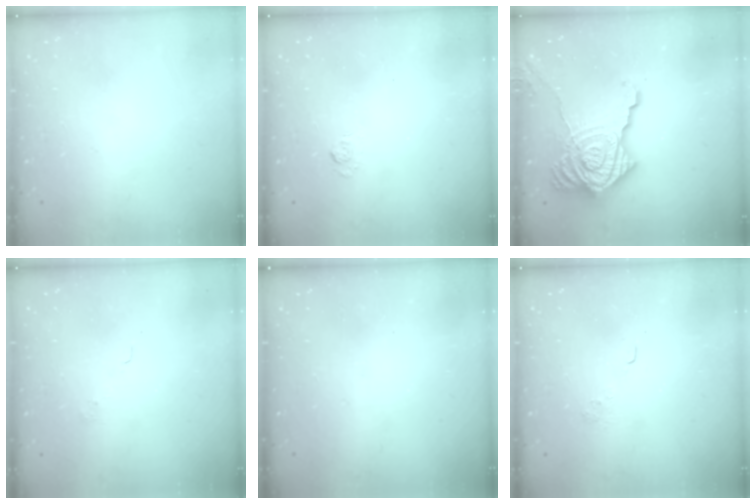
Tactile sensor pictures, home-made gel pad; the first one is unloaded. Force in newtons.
{"total": 2.6, "press": 2.2, "slide": 1.4}
{"total": 25.7, "press": 25.5, "slide": 2.7}
{"total": 3.4, "press": 3.3, "slide": 0.9}
{"total": 2.4, "press": 2.3, "slide": 0.7}
{"total": 2.1, "press": 1.6, "slide": 1.4}